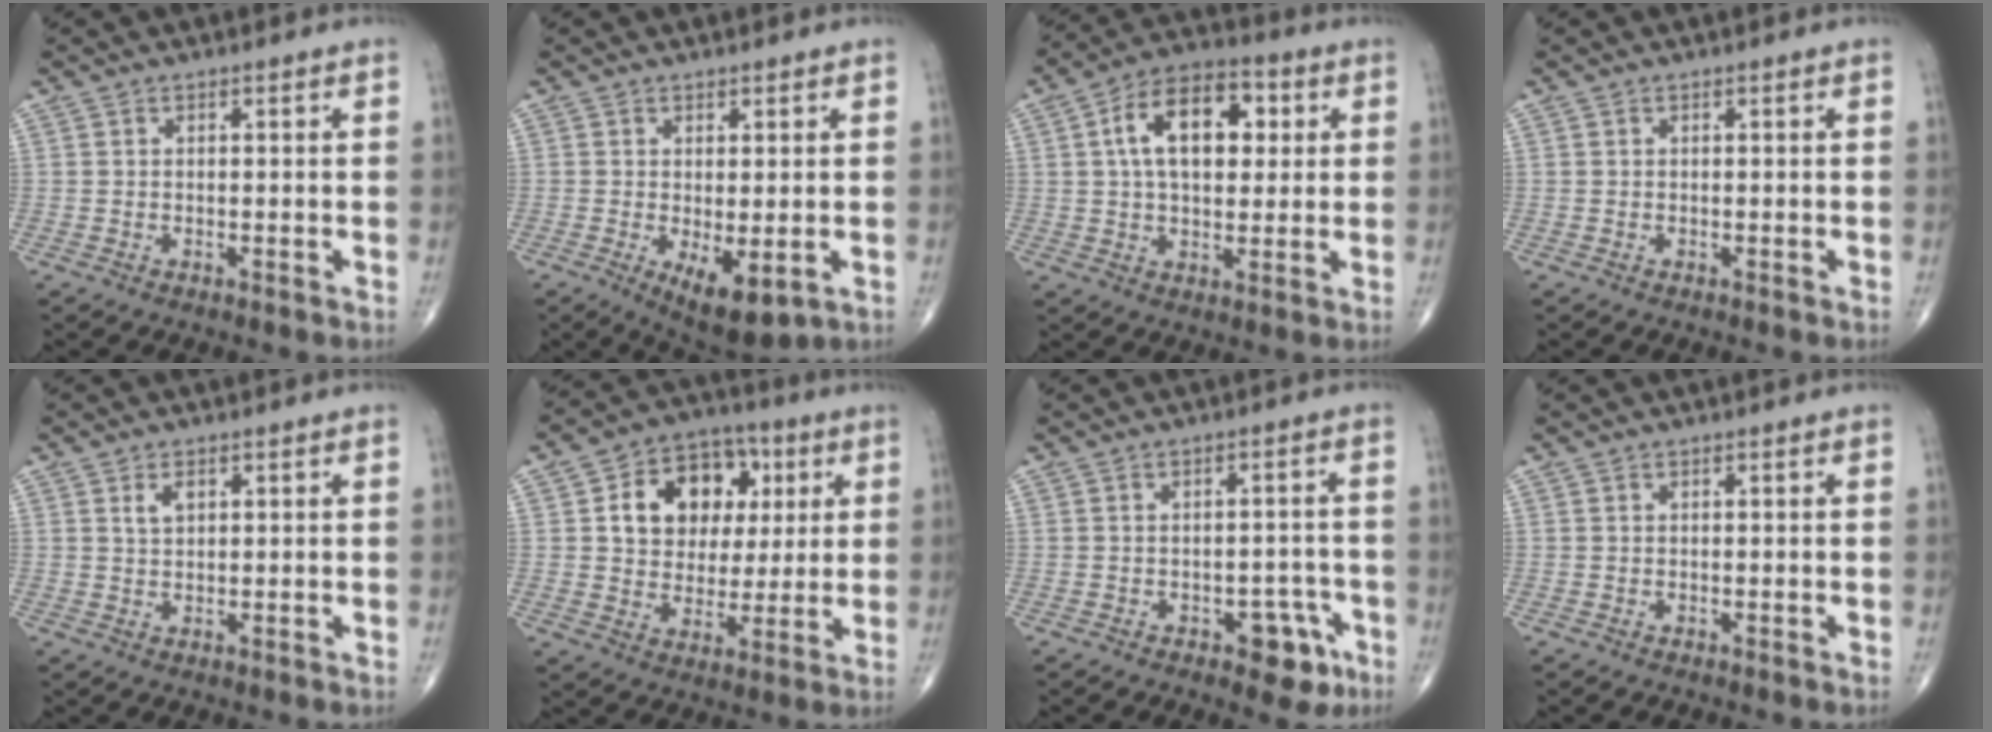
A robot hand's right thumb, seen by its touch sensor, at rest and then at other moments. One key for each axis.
{"total": 7.9, "fx": -2.0, "fy": 3.4, "fz": 6.8, "tx": -0.101, "ty": -0.018, "tz": -0.019}
{"total": 14.6, "fx": 3.2, "fy": 8.6, "fz": 11.3, "tx": -0.159, "ty": 0.014, "tz": 0.045}
{"total": 0.0}
{"total": 2.4, "fx": 1.0, "fy": 1.4, "fz": 1.7, "tx": -0.027, "ty": -0.002, "tz": 0.021}
{"total": 15.1, "fx": 3.9, "fy": 11.7, "fz": 8.8, "tx": -0.097, "ty": 0.007, "tz": 0.064}
{"total": 6.3, "fx": -3.2, "fy": 3.5, "fz": 4.2, "tx": -0.025, "ty": 0.025, "tz": -0.036}
{"total": 0.0}